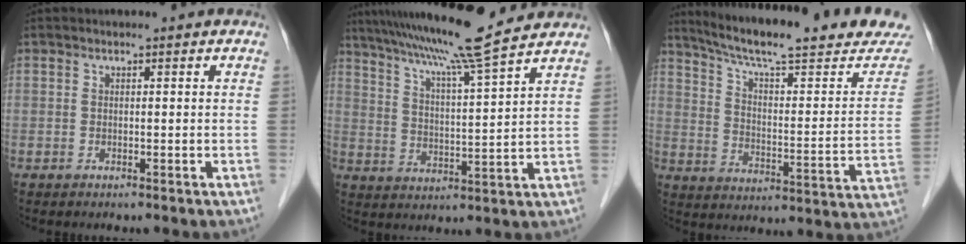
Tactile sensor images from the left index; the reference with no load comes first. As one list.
[{"total": 14.0, "force": [12.0, -1.7, 7.1], "torque": [-0.128, 0.006, 0.185]}, {"total": 25.3, "force": [22.0, 3.1, 12.2], "torque": [-0.184, -0.042, 0.293]}]